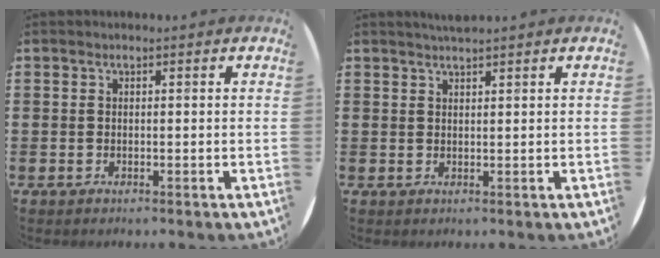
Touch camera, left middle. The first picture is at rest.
{"total": 1.5, "force": [1.4, -0.2, 0.4], "torque": [-0.006, 0.000, 0.027]}